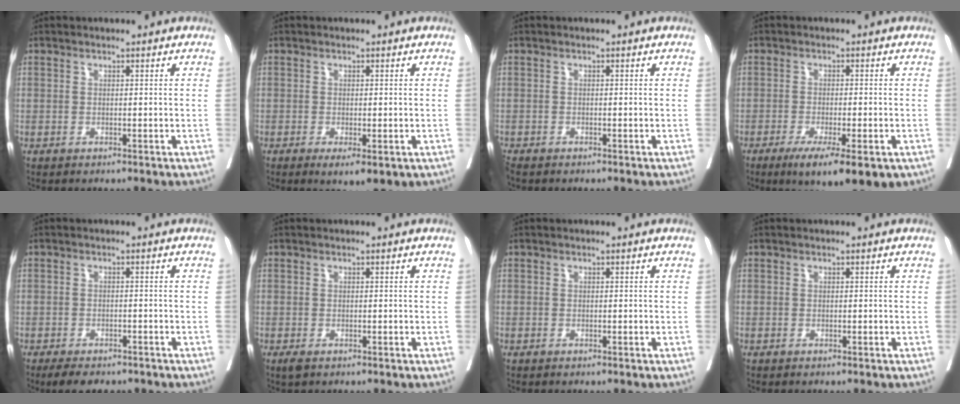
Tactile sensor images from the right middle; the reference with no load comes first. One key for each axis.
{"total": 3.9, "fx": -1.8, "fy": 1.3, "fz": 3.2, "tx": -0.043, "ty": -0.010, "tz": -0.020}
{"total": 1.1, "fx": -1.1, "fy": 0.3, "fz": 0.3, "tx": -0.013, "ty": -0.006, "tz": -0.021}
{"total": 9.7, "fx": -5.5, "fy": 2.1, "fz": 7.7, "tx": -0.106, "ty": -0.020, "tz": -0.081}
{"total": 5.9, "fx": -4.7, "fy": 2.5, "fz": 2.5, "tx": -0.030, "ty": -0.004, "tz": -0.065}
{"total": 1.1, "fx": -0.6, "fy": 0.5, "fz": 0.8, "tx": -0.015, "ty": -0.003, "tz": -0.008}
{"total": 0.0}
{"total": 0.0}